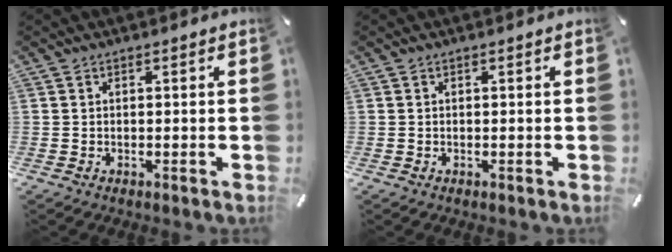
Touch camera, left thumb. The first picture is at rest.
{"total": 0.0}